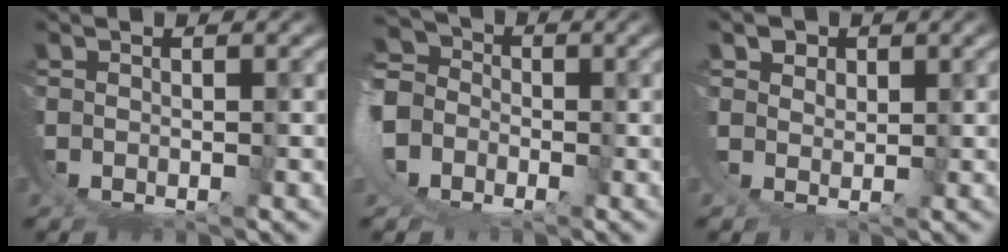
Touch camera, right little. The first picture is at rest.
{"total": 8.4, "force": [0.5, 7.3, 4.3], "torque": [-0.109, -0.012, -0.004]}
{"total": 2.0, "force": [1.7, 0.7, 0.7], "torque": [-0.020, -0.006, 0.039]}